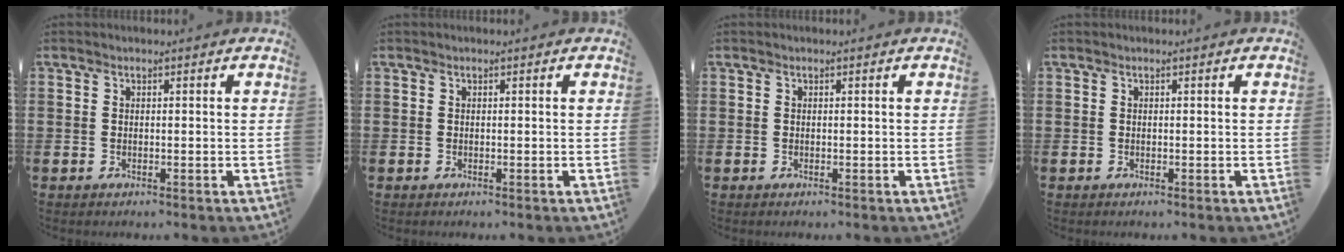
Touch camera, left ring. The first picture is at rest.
{"total": 0.0}
{"total": 0.0}
{"total": 0.0}